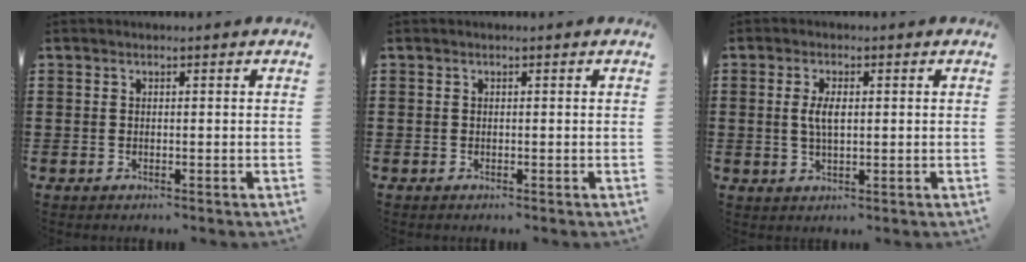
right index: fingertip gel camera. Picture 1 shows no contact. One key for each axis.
{"total": 0.0}
{"total": 3.6, "fx": 0.3, "fy": 1.4, "fz": 3.3, "tx": -0.066, "ty": 0.004, "tz": 0.004}